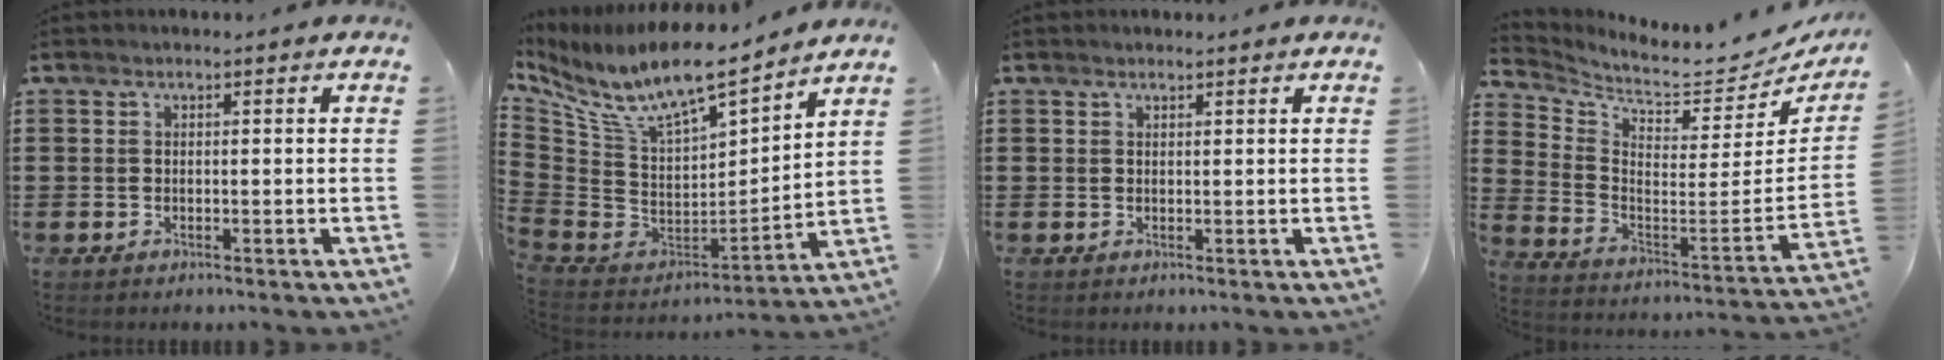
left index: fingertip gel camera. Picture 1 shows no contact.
{"total": 11.4, "force": [9.0, 2.6, 6.5], "torque": [-0.163, -0.068, 0.158]}
{"total": 0.8, "force": [0.8, 0.2, 0.1], "torque": [-0.004, 0.000, 0.016]}
{"total": 5.9, "force": [5.5, 0.6, 2.2], "torque": [-0.058, -0.067, 0.085]}